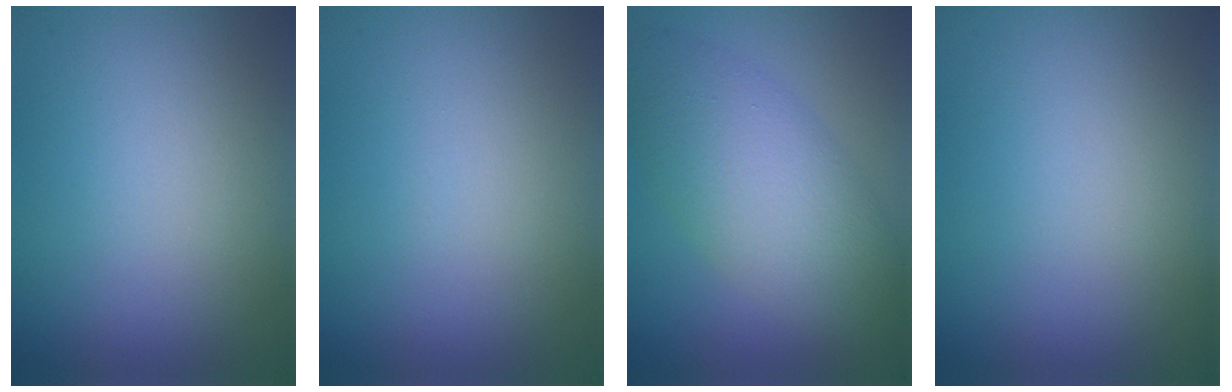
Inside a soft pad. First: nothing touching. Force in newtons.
{"total": 0.0}
{"total": 6.6, "press": 6.6, "slide": 0.1}
{"total": 0.0}